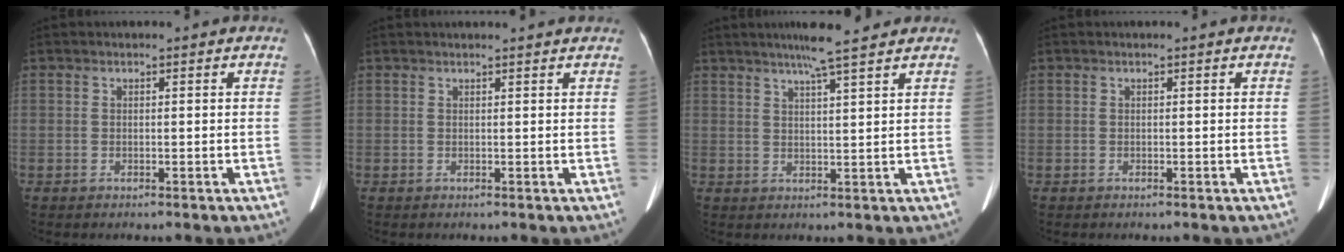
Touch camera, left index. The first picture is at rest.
{"total": 3.9, "force": [3.8, 0.0, 1.1], "torque": [-0.013, 0.022, 0.043]}
{"total": 5.7, "force": [4.2, -0.5, 3.8], "torque": [-0.065, 0.011, 0.069]}
{"total": 0.0}